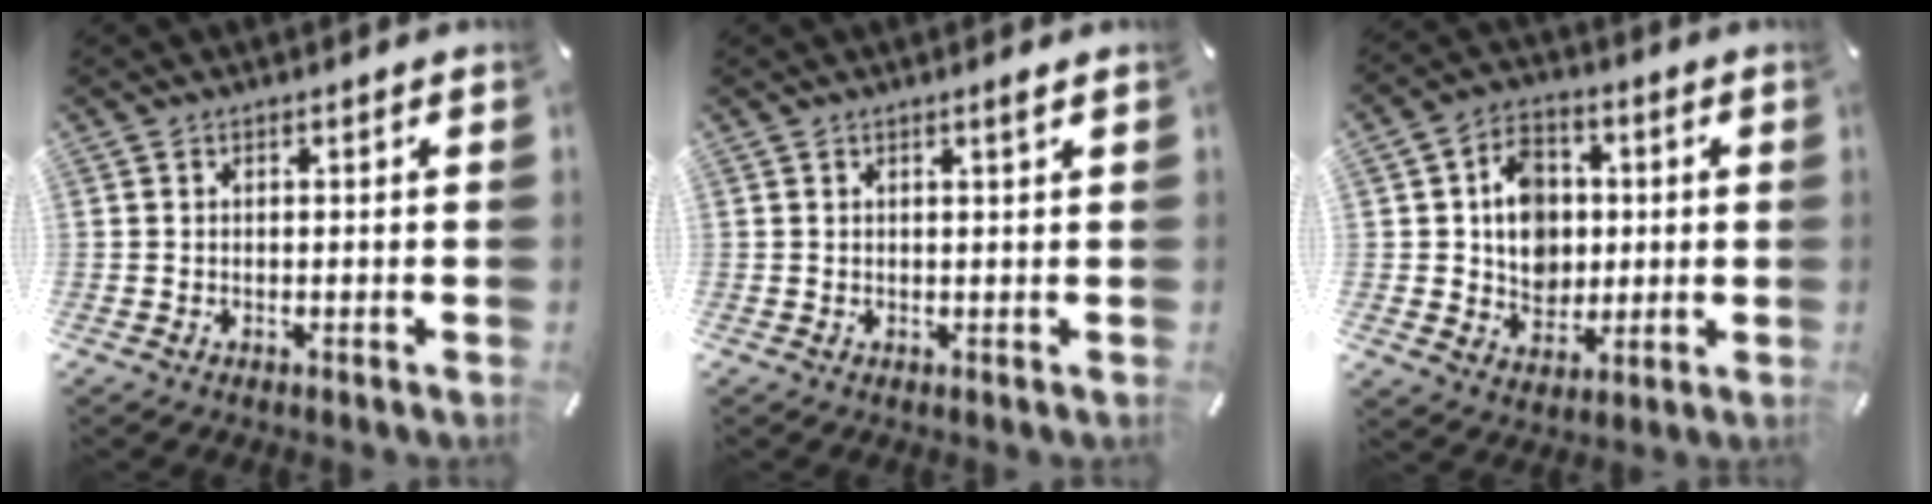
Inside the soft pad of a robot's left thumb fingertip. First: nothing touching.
{"total": 1.3, "force": [0.7, 0.0, 1.1], "torque": [-0.021, -0.001, 0.013]}
{"total": 10.4, "force": [0.8, 9.1, 4.9], "torque": [-0.070, 0.015, 0.019]}